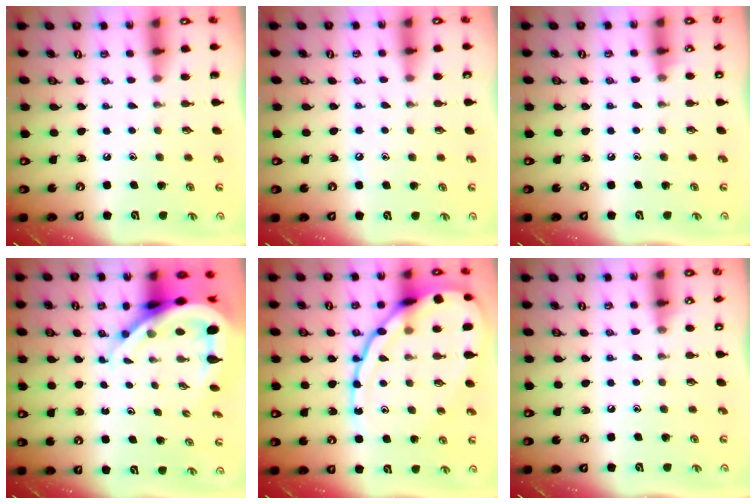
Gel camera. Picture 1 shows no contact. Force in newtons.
{"total": 4.4, "press": 4.4, "slide": 0.5}
{"total": 2.9, "press": 2.9, "slide": 0.4}
{"total": 12.9, "press": 12.9, "slide": 1.3}
{"total": 20.5, "press": 20.4, "slide": 1.9}
{"total": 3.0, "press": 2.9, "slide": 0.4}